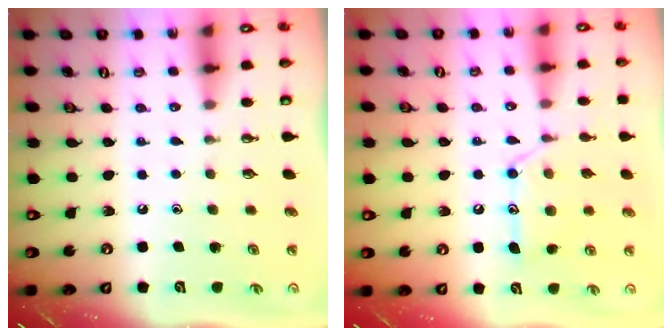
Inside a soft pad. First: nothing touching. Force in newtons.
{"total": 13.5, "press": 13.4, "slide": 1.1}